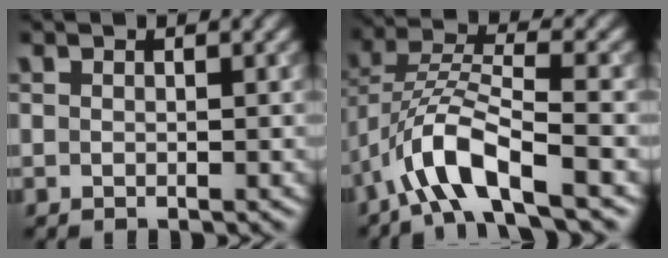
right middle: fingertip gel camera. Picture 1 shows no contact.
{"total": 7.0, "force": [-3.8, 1.9, 5.6], "torque": [-0.108, 0.005, -0.078]}